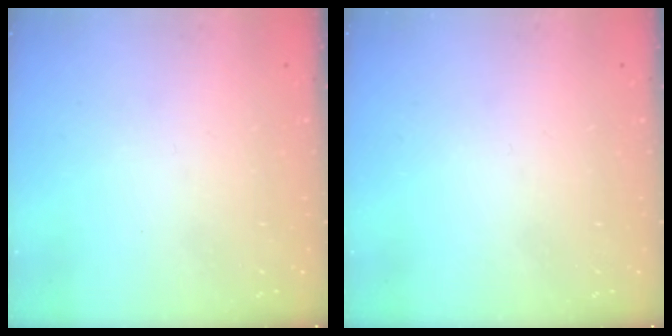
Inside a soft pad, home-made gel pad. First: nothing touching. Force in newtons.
{"total": 0.0}